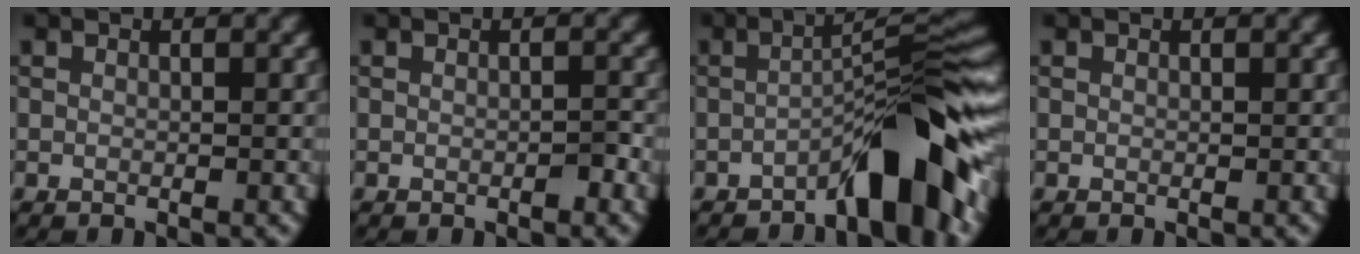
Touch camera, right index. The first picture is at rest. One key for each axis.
{"total": 0.9, "fx": -0.5, "fy": 0.2, "fz": 0.7, "tx": -0.010, "ty": 0.002, "tz": -0.007}
{"total": 7.3, "fx": -4.2, "fy": 1.0, "fz": 5.9, "tx": -0.082, "ty": 0.028, "tz": -0.075}
{"total": 0.0}